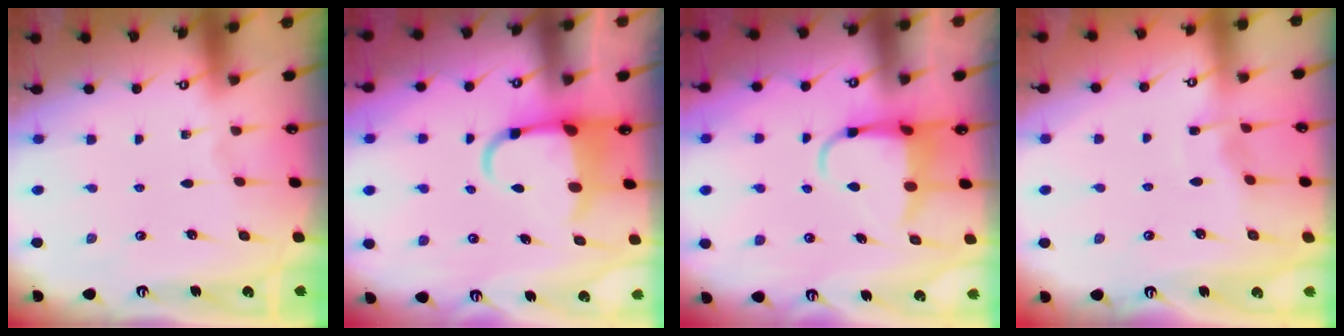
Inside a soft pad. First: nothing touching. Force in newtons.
{"total": 5.6, "press": 5.5, "slide": 1.2}
{"total": 5.3, "press": 5.2, "slide": 0.8}
{"total": 3.9, "press": 3.9, "slide": 0.6}